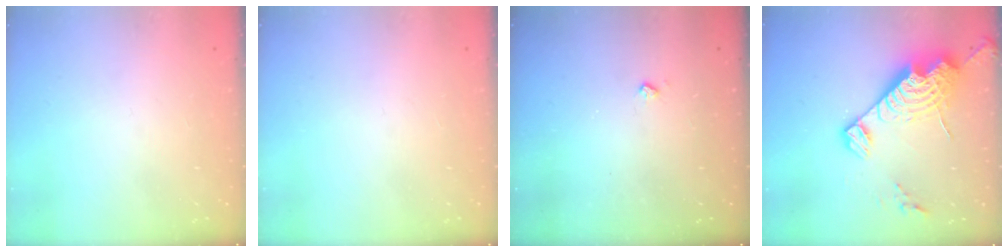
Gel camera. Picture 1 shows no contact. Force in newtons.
{"total": 0.0}
{"total": 3.5, "press": 3.5, "slide": 0.6}
{"total": 18.1, "press": 18.0, "slide": 1.8}